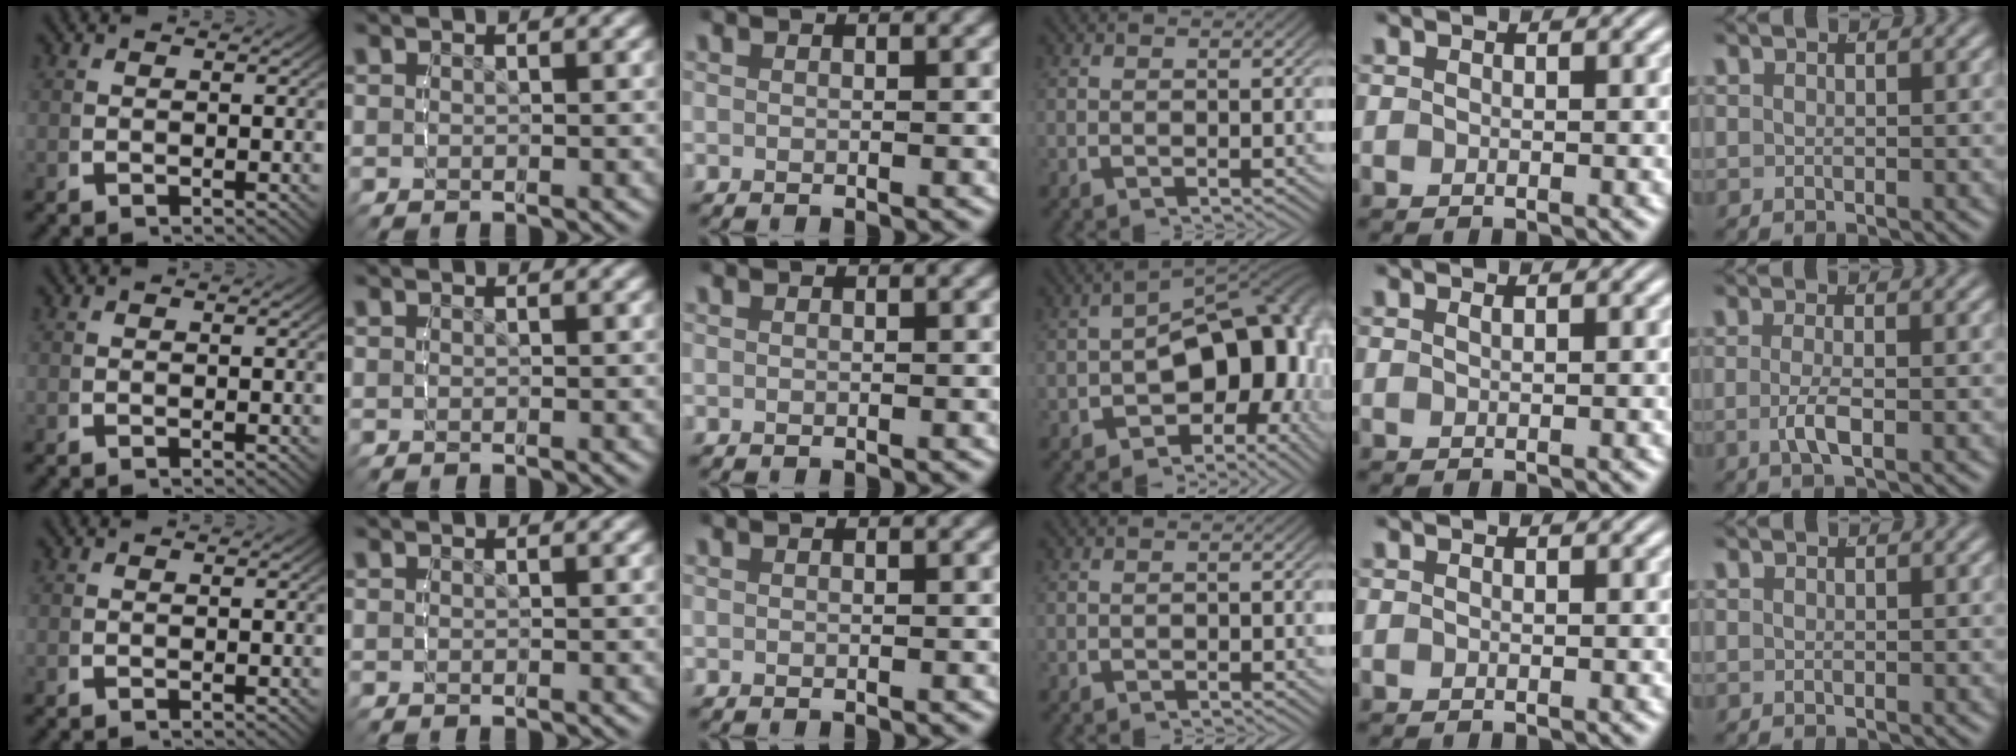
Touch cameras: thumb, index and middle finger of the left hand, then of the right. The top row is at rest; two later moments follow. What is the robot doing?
{"motion": "lift_and_place", "object": "glue stick"}